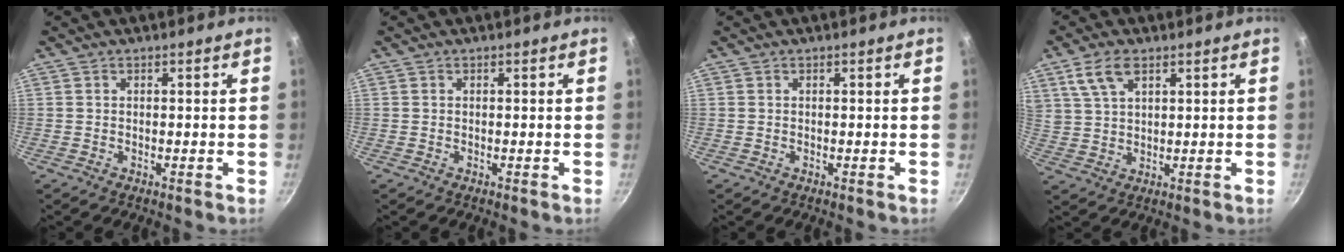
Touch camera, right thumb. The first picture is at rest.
{"total": 0.0}
{"total": 0.0}
{"total": 6.8, "force": [3.7, 3.6, 4.5], "torque": [-0.080, -0.004, 0.077]}